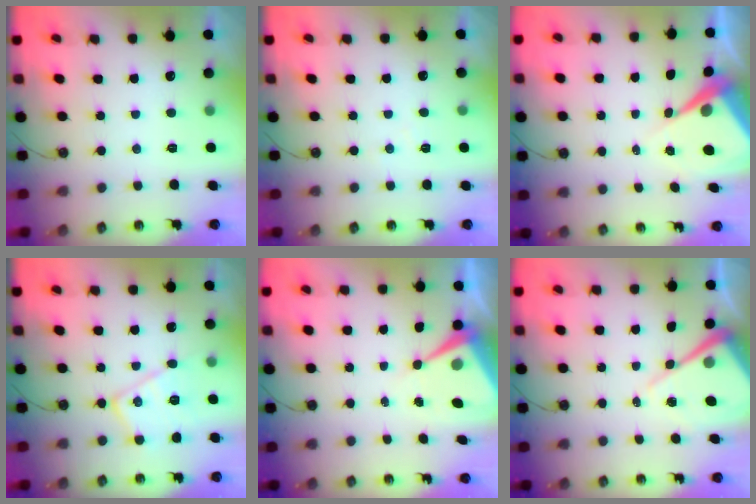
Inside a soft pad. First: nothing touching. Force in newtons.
{"total": 4.7, "press": 4.7, "slide": 0.6}
{"total": 8.2, "press": 8.2, "slide": 0.8}
{"total": 13.0, "press": 12.9, "slide": 0.6}
{"total": 8.8, "press": 8.8, "slide": 0.6}
{"total": 10.6, "press": 10.6, "slide": 0.9}